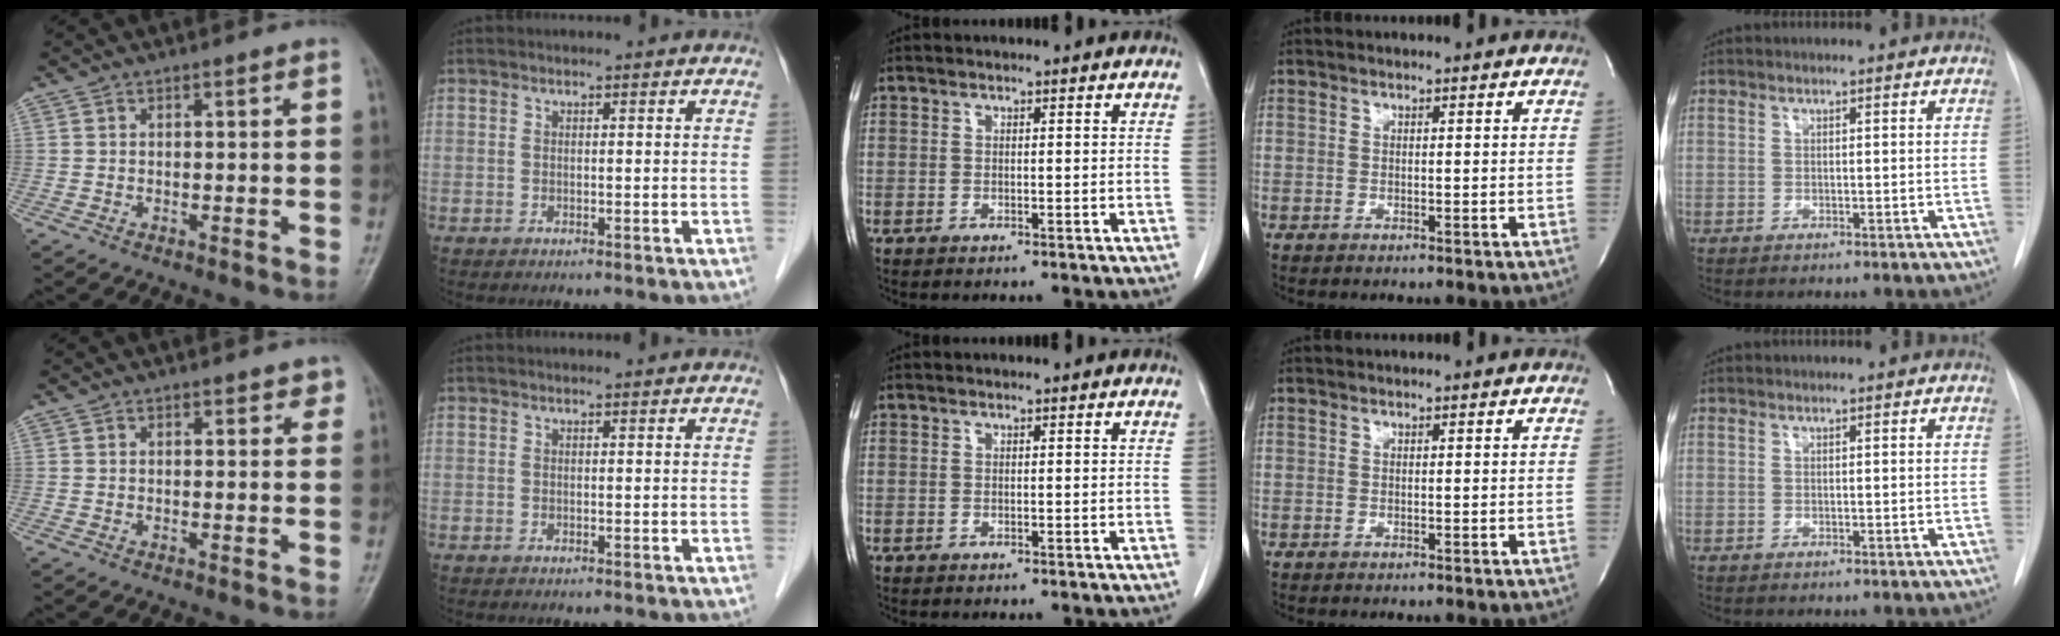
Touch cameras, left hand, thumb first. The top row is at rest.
{"thumb": {"total": 1.8, "force": [1.3, 1.0, 0.8], "torque": [0.007, -0.005, 0.009]}, "index": {"total": 0.8, "force": [0.7, 0.0, 0.2], "torque": [-0.009, 0.004, 0.007]}}